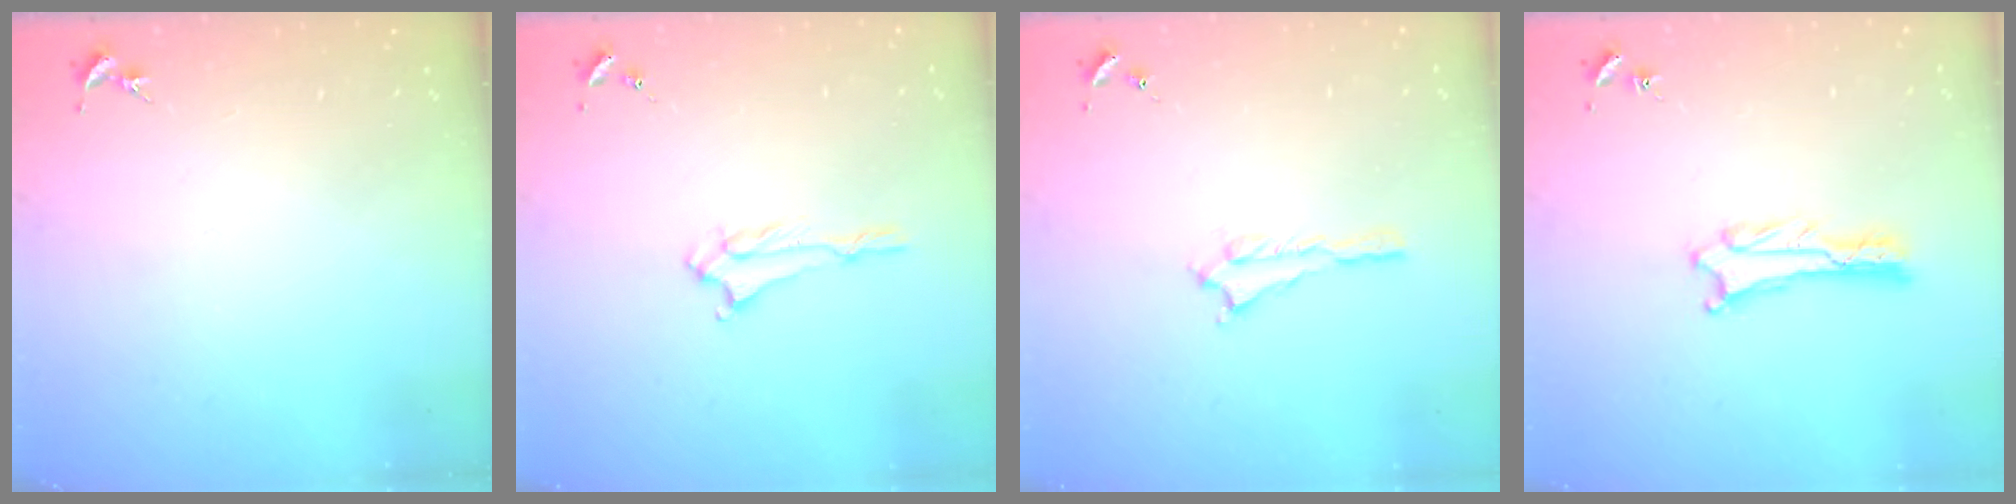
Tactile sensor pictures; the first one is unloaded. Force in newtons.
{"total": 1.4, "press": 1.3, "slide": 0.2}
{"total": 0.6, "press": 0.5, "slide": 0.2}
{"total": 1.3, "press": 1.3, "slide": 0.0}